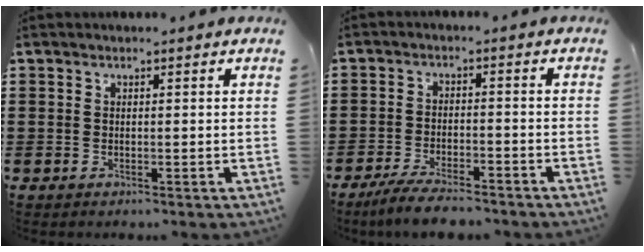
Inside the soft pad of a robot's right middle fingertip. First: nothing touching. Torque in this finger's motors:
{"motor_torque": [1.50, -0.64, 0.11, 0.11]}